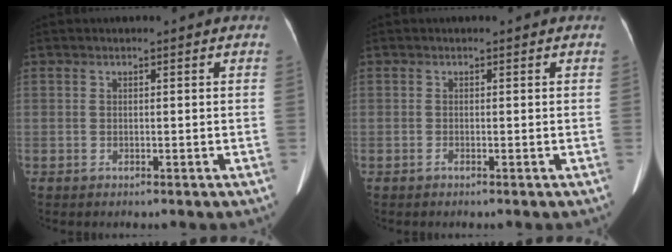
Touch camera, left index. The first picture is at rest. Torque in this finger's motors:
{"motor_torque": [0.06, 0.05, -0.06, 0.00]}